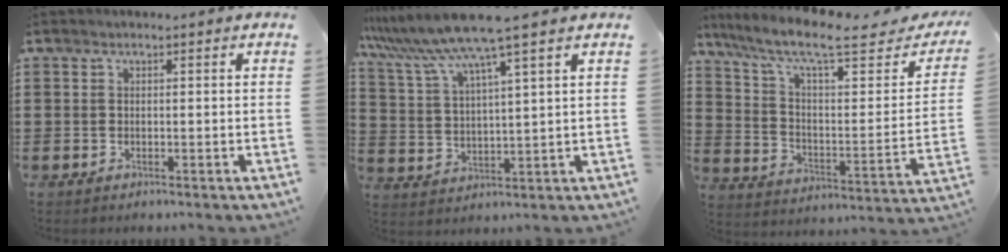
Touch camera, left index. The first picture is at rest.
{"total": 8.8, "force": [7.1, -0.9, 5.1], "torque": [-0.123, -0.041, 0.118]}
{"total": 10.3, "force": [7.5, 1.5, 6.9], "torque": [-0.154, -0.047, 0.122]}